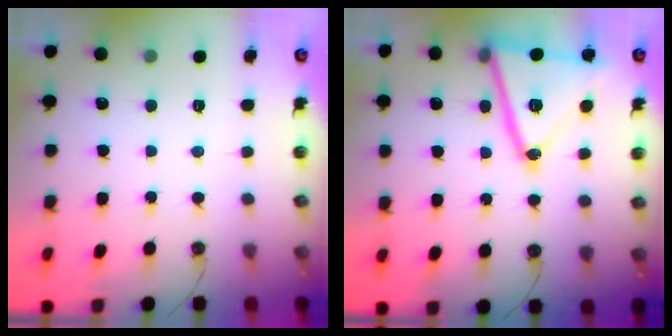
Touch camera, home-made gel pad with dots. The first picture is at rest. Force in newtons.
{"total": 22.3, "press": 22.1, "slide": 3.4}